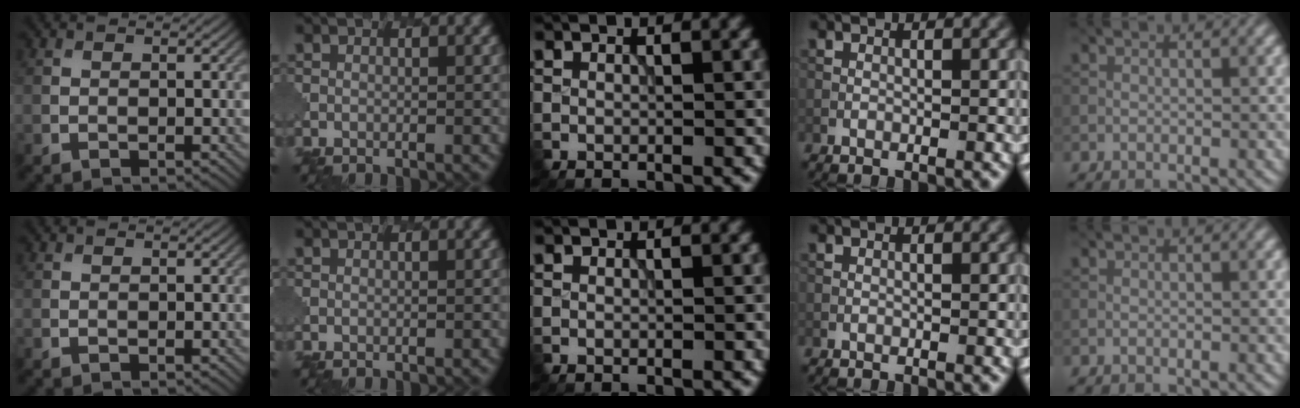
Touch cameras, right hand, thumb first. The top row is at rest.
{}